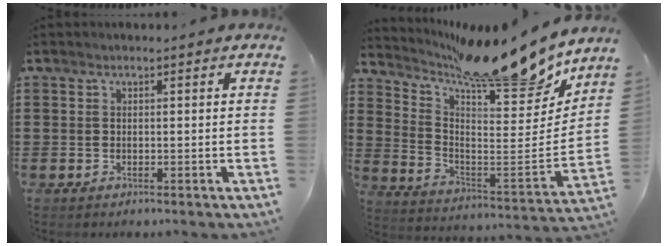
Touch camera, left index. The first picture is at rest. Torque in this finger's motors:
{"motor_torque": [2.14, 0.00, 0.34, 0.14]}